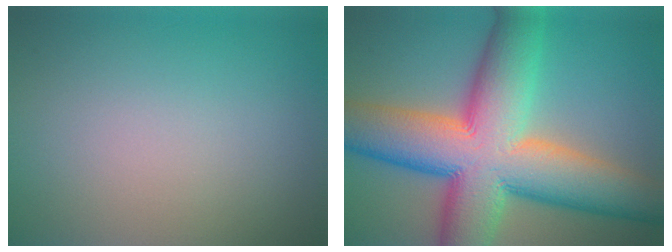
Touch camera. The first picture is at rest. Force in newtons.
{"total": 15.7, "press": 15.7, "slide": 0.4}